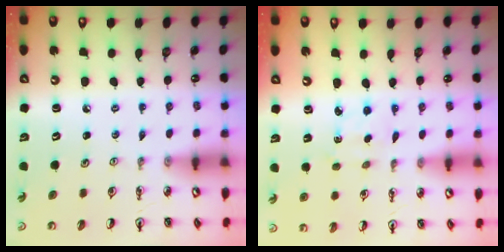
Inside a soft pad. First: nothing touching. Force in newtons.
{"total": 2.1, "press": 2.0, "slide": 0.6}